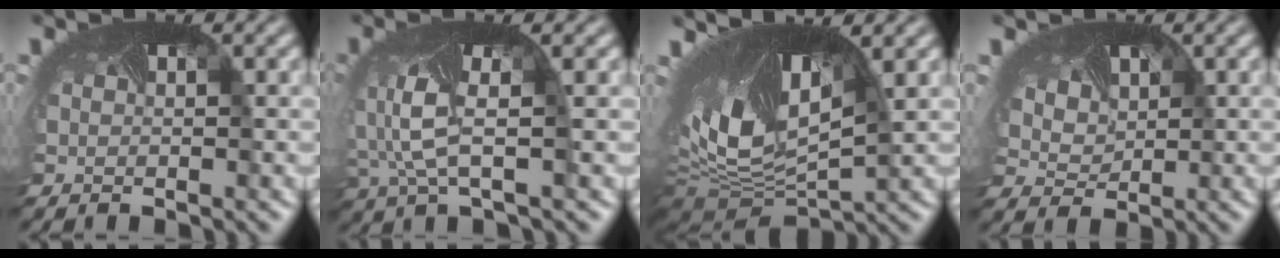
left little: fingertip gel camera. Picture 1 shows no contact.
{"total": 4.0, "force": [-0.4, 1.6, 3.7], "torque": [-0.120, -0.013, -0.004]}
{"total": 14.2, "force": [2.9, 7.1, 11.9], "torque": [-0.230, -0.001, 0.069]}
{"total": 3.1, "force": [2.0, 2.2, 0.9], "torque": [-0.047, -0.002, 0.044]}